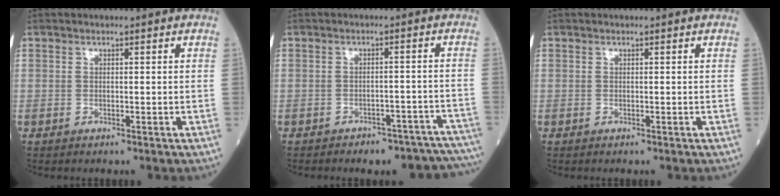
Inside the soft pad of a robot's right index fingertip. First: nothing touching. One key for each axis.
{"total": 12.4, "fx": -11.1, "fy": 4.7, "fz": 3.0, "tx": -0.019, "ty": 0.027, "tz": -0.119}
{"total": 0.0}